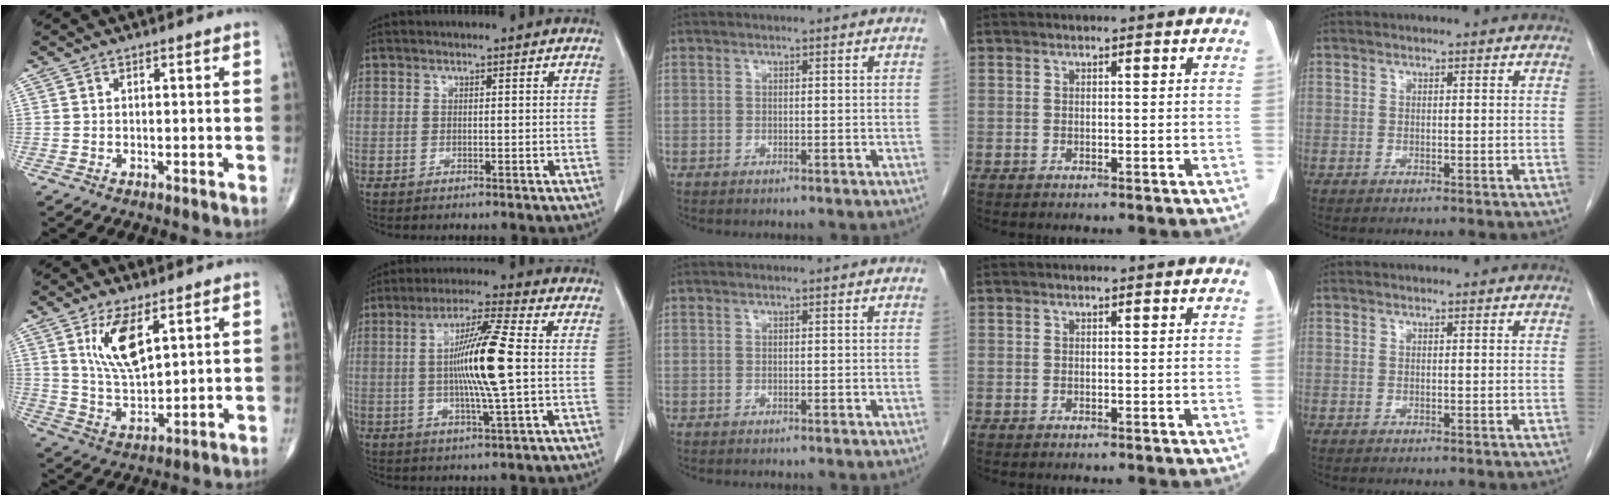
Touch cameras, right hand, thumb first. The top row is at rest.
{"thumb": {"total": 10.5, "force": [4.6, 4.3, 8.3], "torque": [-0.146, -0.027, 0.098]}, "index": {"total": 11.5, "force": [0.2, -0.2, 11.5], "torque": [-0.214, -0.002, 0.001]}}